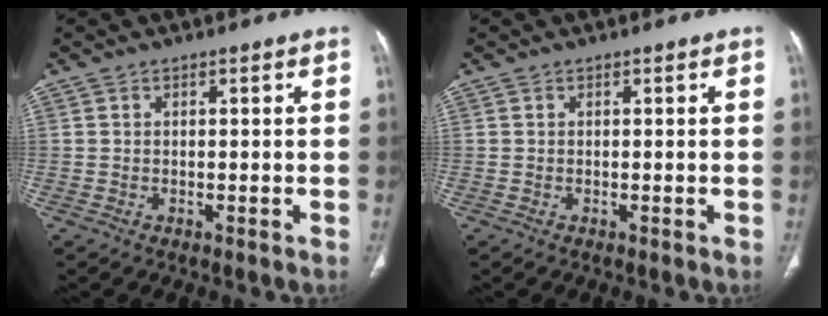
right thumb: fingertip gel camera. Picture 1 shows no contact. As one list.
[{"total": 0.0}]